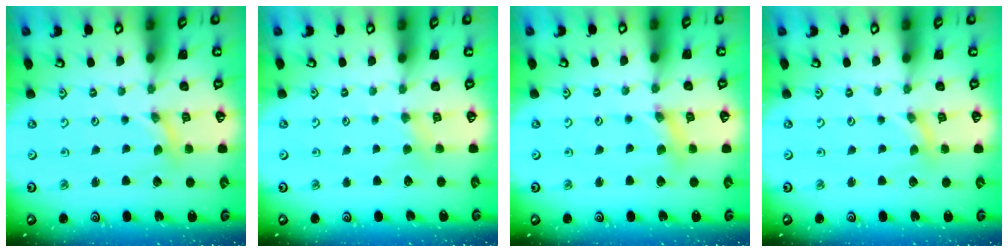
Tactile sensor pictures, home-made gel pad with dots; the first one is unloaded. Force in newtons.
{"total": 3.0, "press": 3.0, "slide": 0.4}
{"total": 4.4, "press": 4.4, "slide": 0.5}
{"total": 0.0}